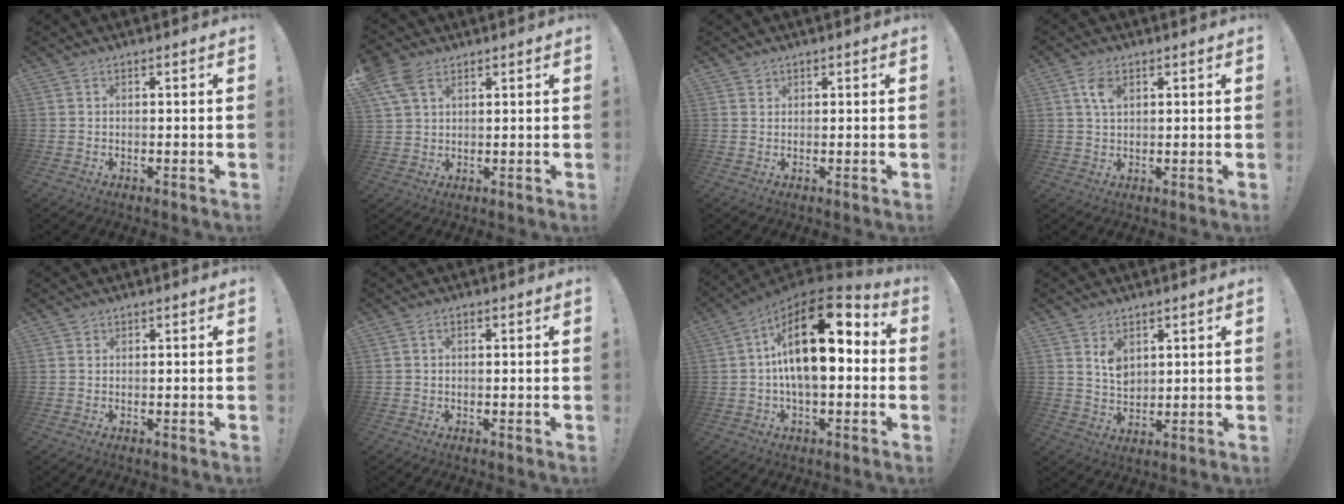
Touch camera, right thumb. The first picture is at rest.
{"total": 7.9, "force": [4.2, 4.8, 4.7], "torque": [-0.096, -0.006, 0.083]}
{"total": 1.0, "force": [0.9, 0.5, 0.1], "torque": [0.001, -0.003, 0.017]}
{"total": 4.9, "force": [2.0, 2.7, 3.5], "torque": [-0.062, 0.001, 0.036]}
{"total": 0.7, "force": [0.6, 0.4, 0.0], "torque": [0.001, -0.002, 0.011]}
{"total": 0.9, "force": [-0.1, 0.7, 0.5], "torque": [-0.010, 0.004, -0.002]}
{"total": 21.0, "force": [3.5, 10.1, 18.1], "torque": [-0.290, -0.014, 0.057]}
{"total": 5.7, "force": [3.4, 3.6, 2.8], "torque": [-0.039, -0.019, 0.061]}